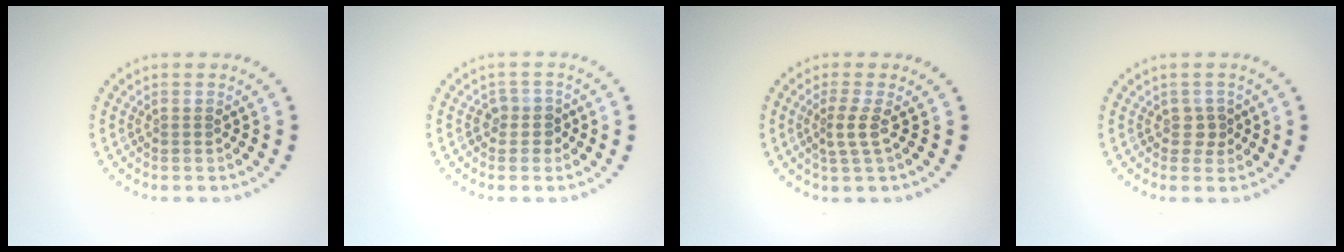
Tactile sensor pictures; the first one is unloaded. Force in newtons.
{"total": 1.6, "press": 1.4, "slide": 0.8}
{"total": 1.9, "press": 1.3, "slide": 1.3}
{"total": 1.3, "press": 1.1, "slide": 0.7}